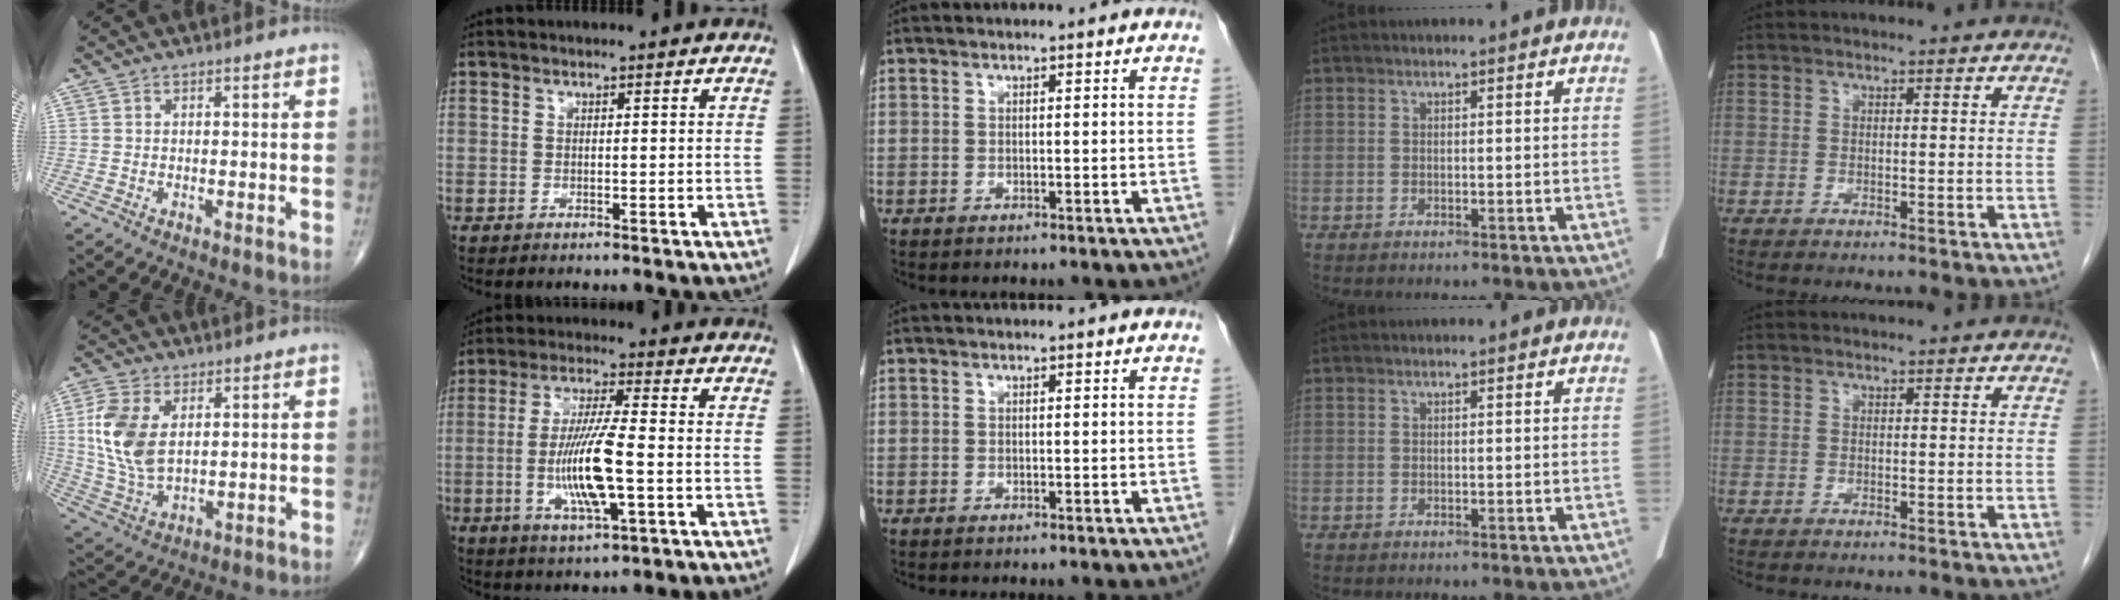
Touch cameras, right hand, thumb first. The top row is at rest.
{"thumb": {"total": 11.7, "force": [2.6, 6.9, 9.1], "torque": [-0.194, -0.009, 0.057]}, "index": {"total": 11.2, "force": [-2.1, 1.3, 10.9], "torque": [-0.215, -0.009, -0.040]}}